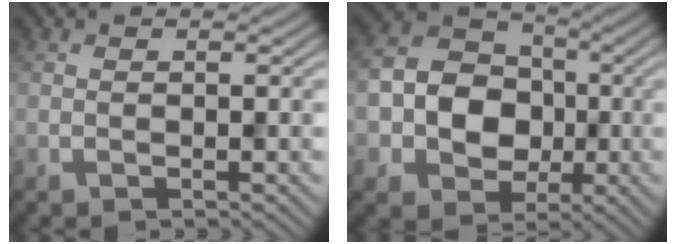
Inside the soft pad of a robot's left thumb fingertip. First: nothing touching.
{"total": 10.3, "force": [-1.5, 8.3, 5.9], "torque": [-0.126, -0.007, -0.047]}